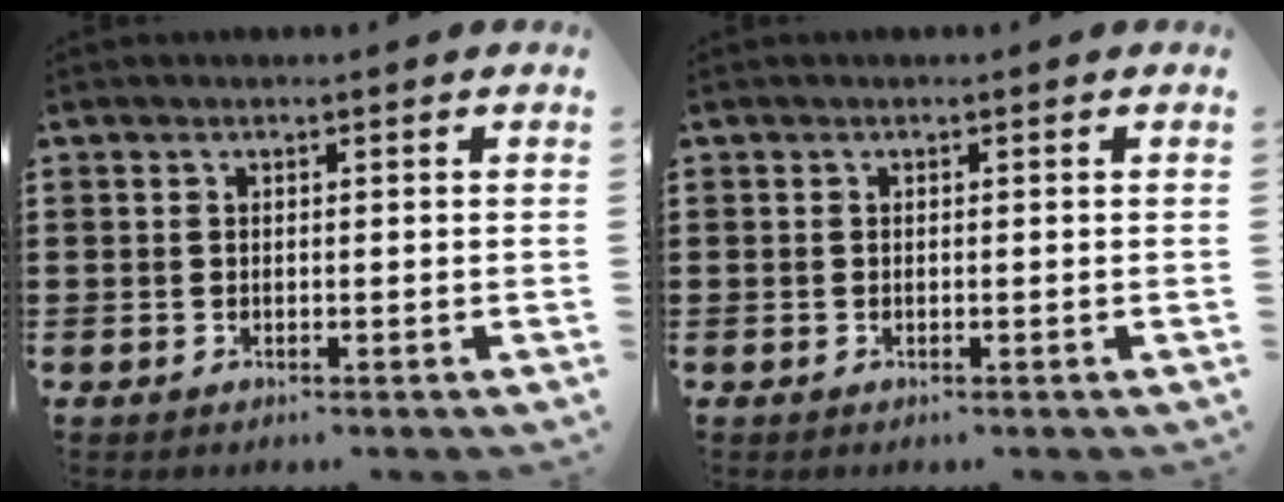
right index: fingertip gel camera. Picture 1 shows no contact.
{"total": 0.0}